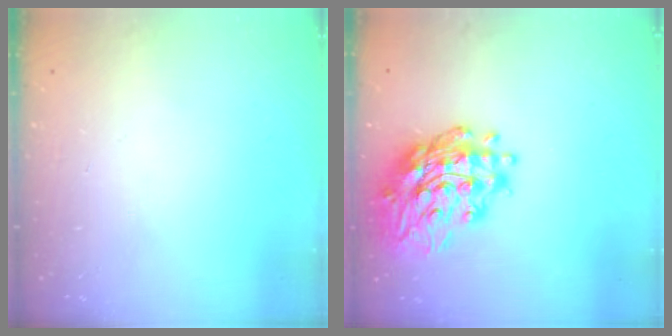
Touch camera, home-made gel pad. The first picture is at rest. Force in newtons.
{"total": 20.7, "press": 20.6, "slide": 1.9}